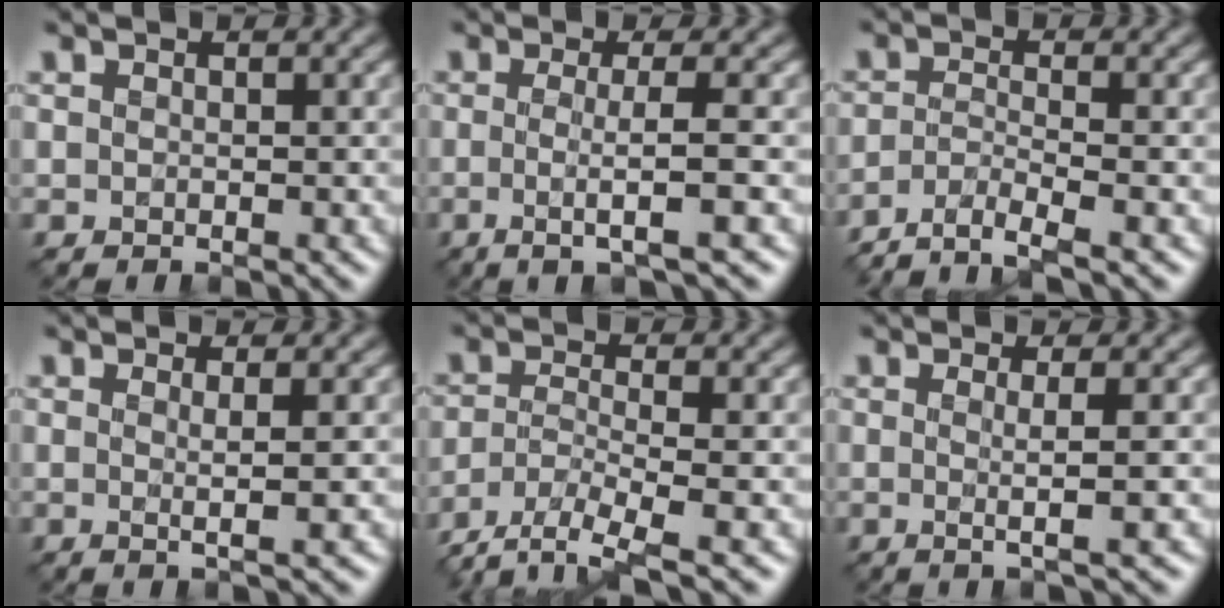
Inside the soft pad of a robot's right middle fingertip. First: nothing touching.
{"total": 3.7, "force": [-0.6, 0.7, 3.6], "torque": [-0.056, -0.011, -0.014]}
{"total": 3.4, "force": [-2.7, 0.6, 2.0], "torque": [-0.033, -0.002, -0.062]}
{"total": 1.7, "force": [0.1, 0.3, 1.6], "torque": [-0.028, 0.000, -0.004]}
{"total": 5.3, "force": [-4.0, 1.2, 3.2], "torque": [-0.068, -0.015, -0.081]}
{"total": 2.3, "force": [-0.1, 0.4, 2.3], "torque": [-0.039, -0.003, -0.010]}